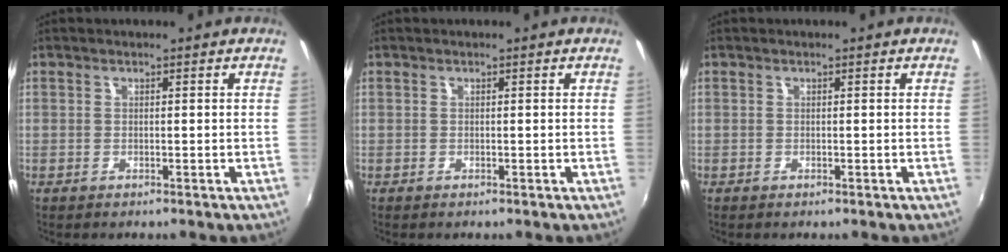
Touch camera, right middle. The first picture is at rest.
{"total": 0.0}
{"total": 0.0}